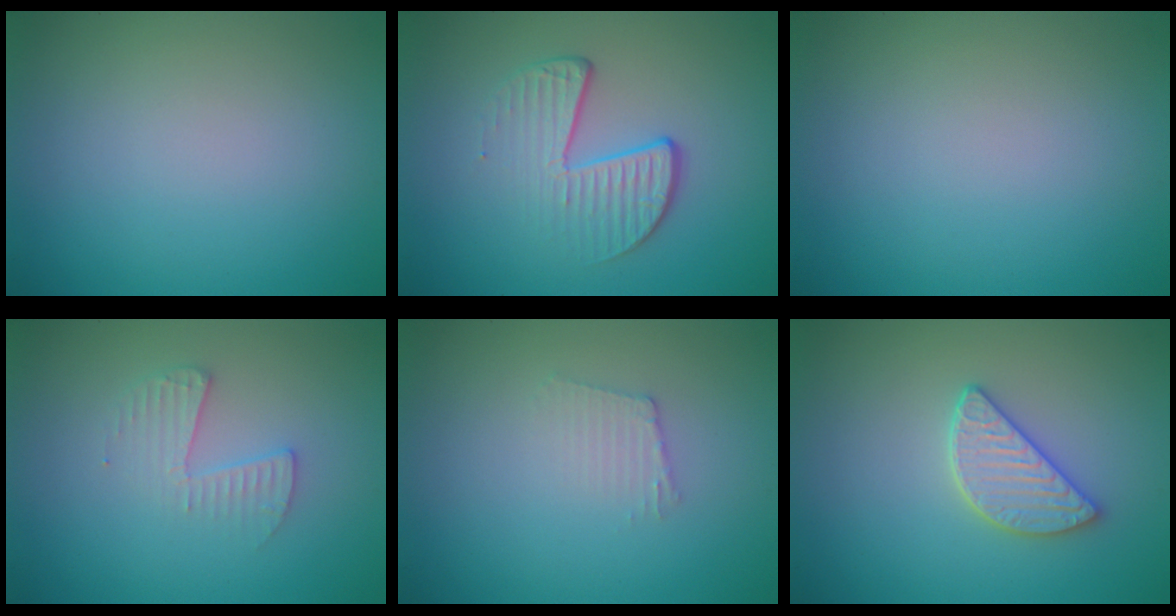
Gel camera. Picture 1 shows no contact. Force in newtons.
{"total": 4.1, "press": 2.6, "slide": 3.2}
{"total": 0.0}
{"total": 2.1, "press": 2.0, "slide": 0.1}
{"total": 1.2, "press": 1.2, "slide": 0.2}
{"total": 2.9, "press": 2.8, "slide": 0.9}